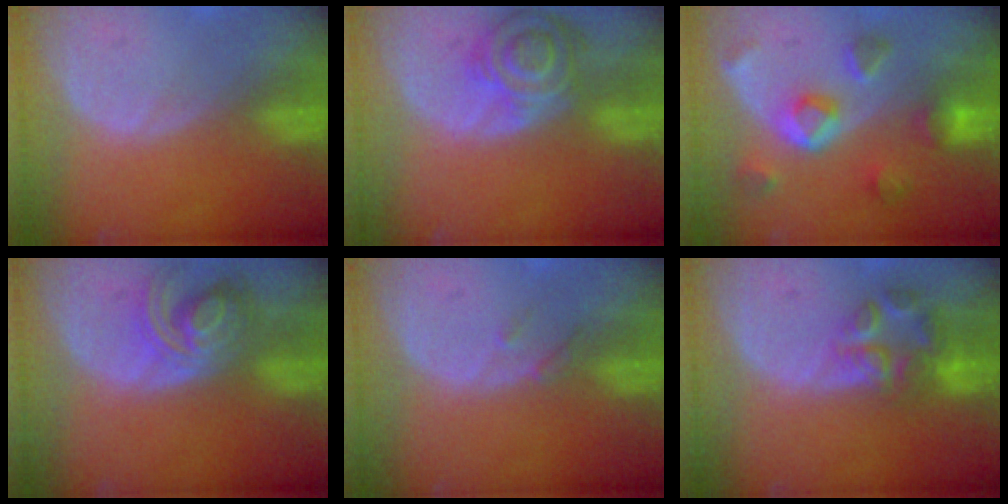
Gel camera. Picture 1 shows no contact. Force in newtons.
{"total": 8.2, "press": 7.3, "slide": 3.8}
{"total": 7.8, "press": 7.0, "slide": 3.5}
{"total": 7.4, "press": 6.7, "slide": 3.2}
{"total": 1.5, "press": 1.3, "slide": 0.7}
{"total": 7.0, "press": 6.1, "slide": 3.4}